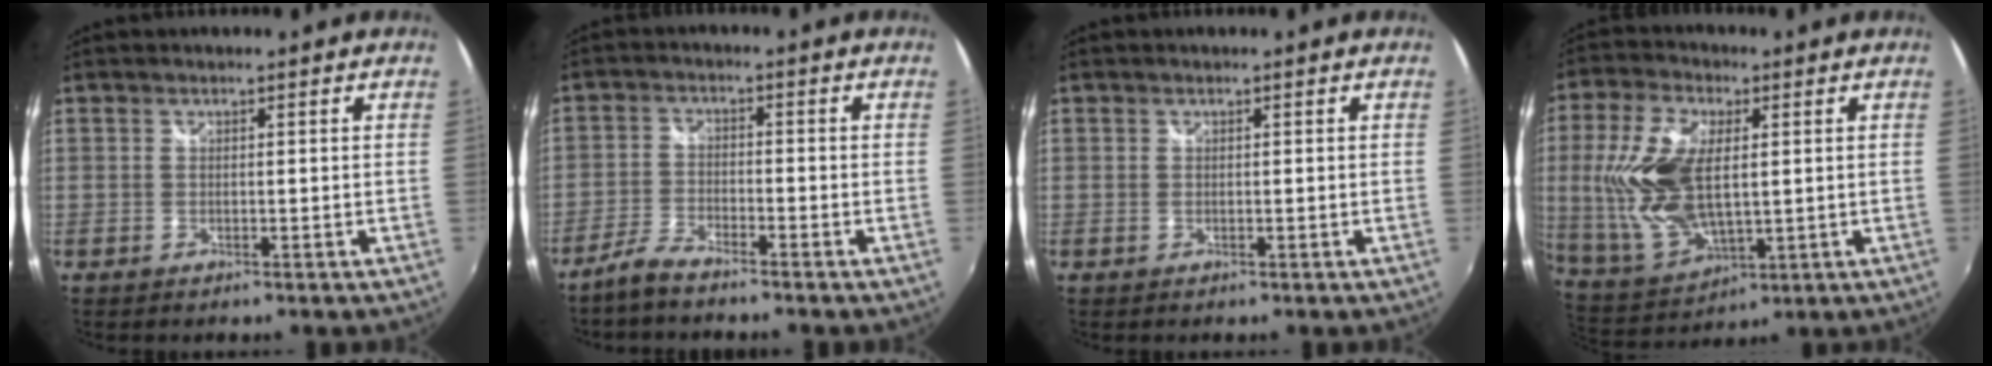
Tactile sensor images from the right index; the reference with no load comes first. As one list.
[{"total": 4.7, "force": [-4.0, 0.9, 2.1], "torque": [-0.061, -0.002, -0.083]}, {"total": 0.0}, {"total": 17.4, "force": [2.1, 9.1, 14.7], "torque": [-0.312, 0.002, 0.055]}]